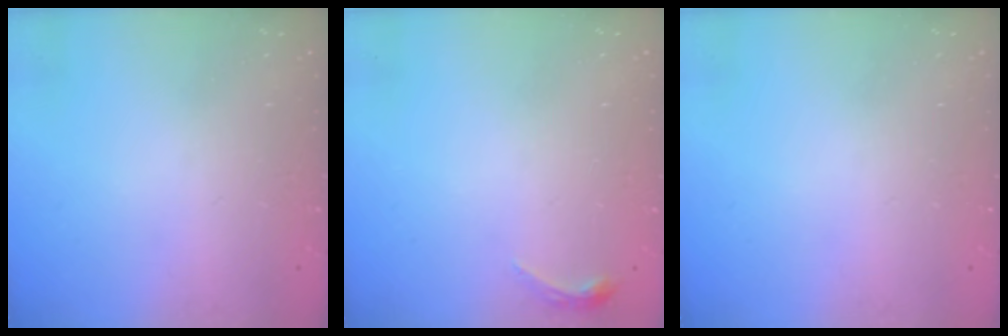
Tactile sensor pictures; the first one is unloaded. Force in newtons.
{"total": 3.4, "press": 3.3, "slide": 0.6}
{"total": 0.0}